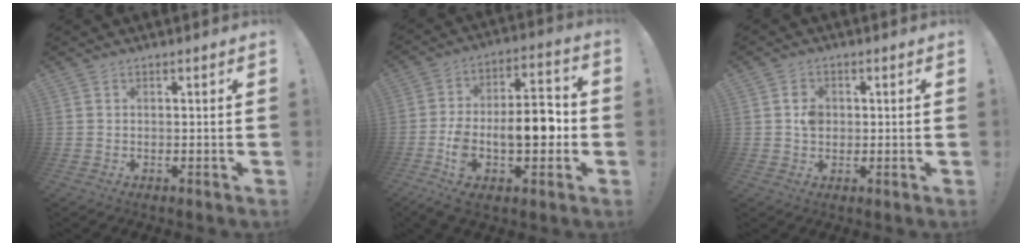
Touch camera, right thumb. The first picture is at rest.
{"total": 17.5, "force": [-4.5, 8.1, 14.8], "torque": [-0.241, 0.029, -0.067]}
{"total": 3.9, "force": [0.1, 3.3, 2.1], "torque": [-0.024, 0.001, 0.000]}